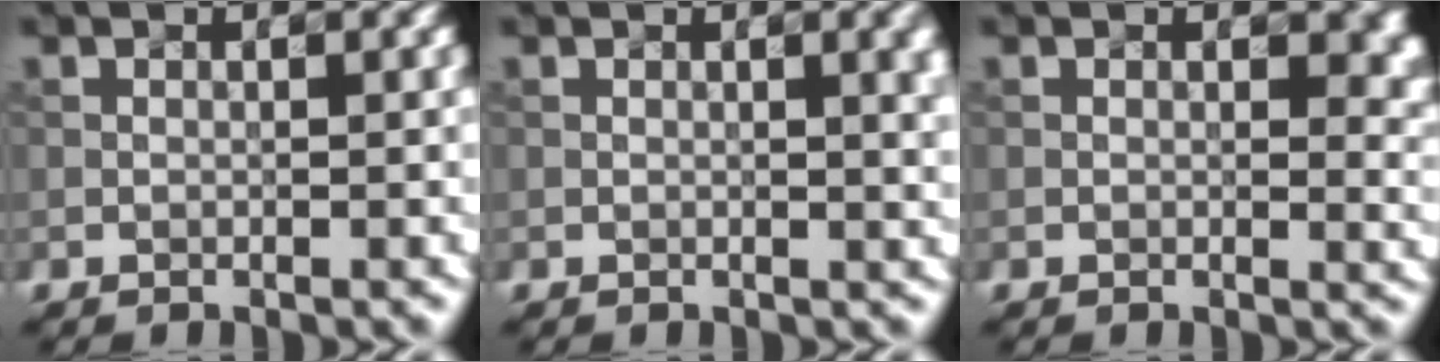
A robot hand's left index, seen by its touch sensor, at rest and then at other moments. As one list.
[{"total": 3.6, "force": [0.9, 1.3, 3.3], "torque": [-0.027, 0.011, 0.013]}, {"total": 3.1, "force": [0.9, 1.5, 2.6], "torque": [-0.023, -0.003, 0.020]}]